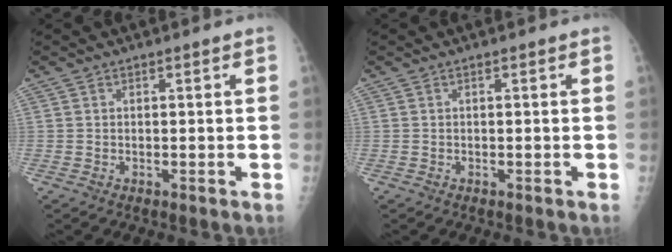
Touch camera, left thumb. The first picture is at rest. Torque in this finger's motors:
{"motor_torque": [0.00, 0.00, 0.00, 0.00, 0.00]}